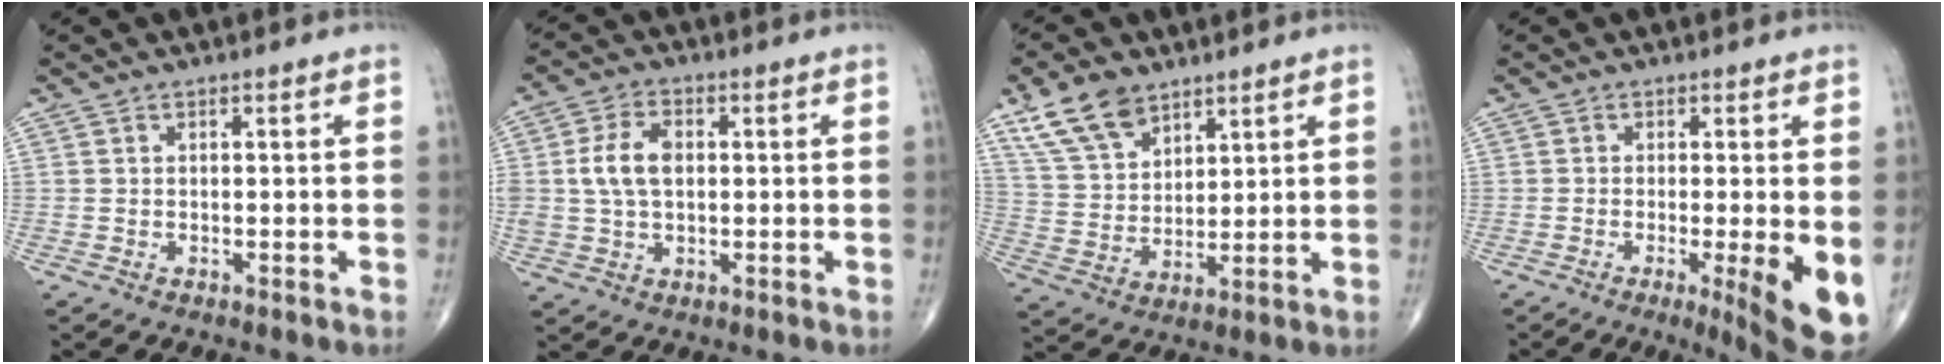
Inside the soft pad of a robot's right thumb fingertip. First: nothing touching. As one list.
[{"total": 7.8, "force": [0.8, 5.0, 5.9], "torque": [-0.110, 0.008, 0.016]}, {"total": 10.9, "force": [7.2, 6.1, 5.3], "torque": [-0.085, -0.027, 0.147]}, {"total": 9.8, "force": [-2.4, 2.1, 9.2], "torque": [-0.128, -0.023, -0.034]}]